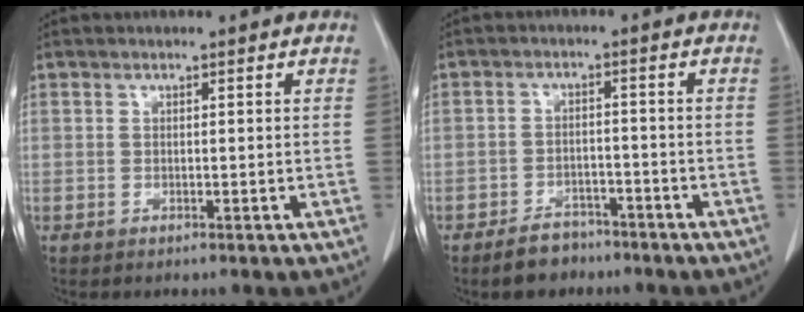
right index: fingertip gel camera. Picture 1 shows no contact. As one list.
[{"total": 5.6, "force": [-4.3, 3.1, 1.8], "torque": [-0.036, 0.005, -0.066]}]